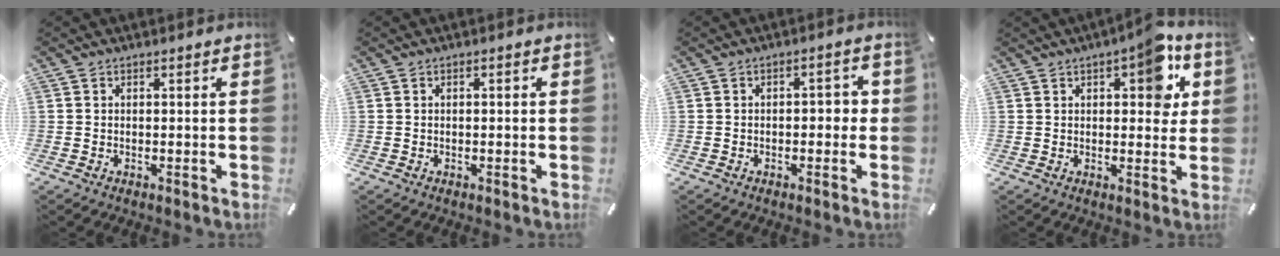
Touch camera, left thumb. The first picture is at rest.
{"total": 0.5, "force": [-0.1, 0.2, 0.4], "torque": [-0.008, -0.001, -0.002]}
{"total": 2.9, "force": [-0.9, 1.6, 2.2], "torque": [-0.034, 0.009, -0.023]}
{"total": 9.9, "force": [4.4, 4.7, 7.5], "torque": [-0.077, -0.020, 0.067]}